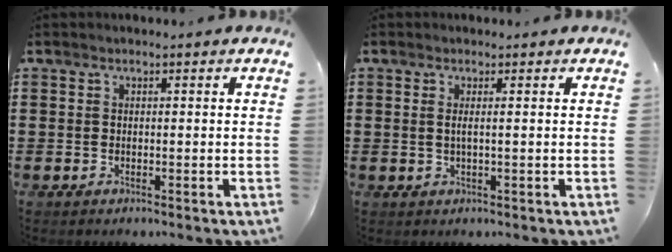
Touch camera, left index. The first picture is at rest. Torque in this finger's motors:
{"motor_torque": [0.34, 0.39, 0.02, 0.03]}